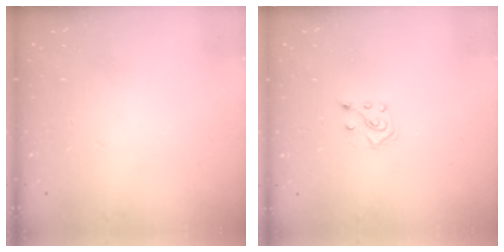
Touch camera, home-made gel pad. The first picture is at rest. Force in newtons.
{"total": 4.9, "press": 4.8, "slide": 0.8}